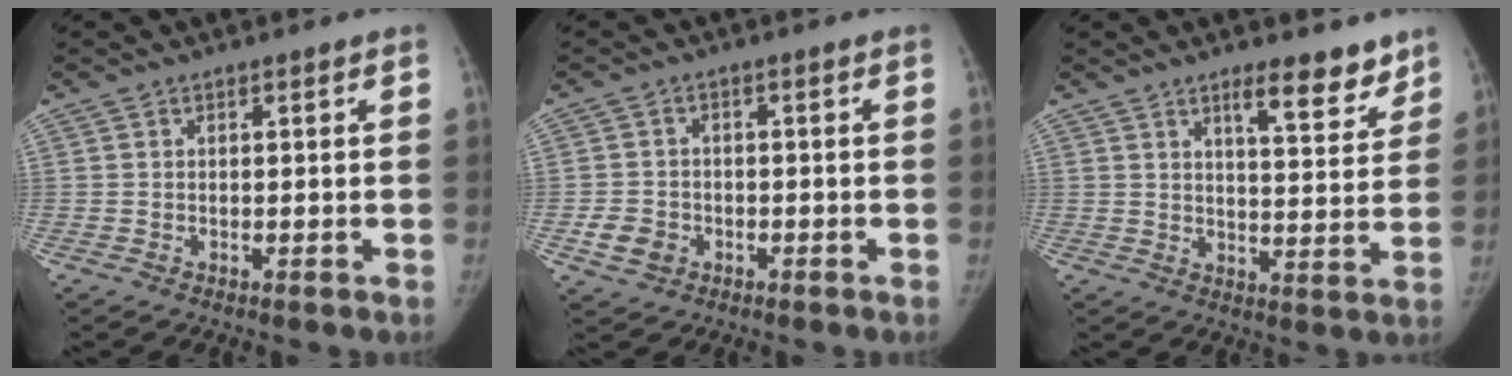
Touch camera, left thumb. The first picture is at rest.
{"total": 4.5, "force": [-1.7, 3.7, 1.9], "torque": [-0.026, 0.010, -0.026]}
{"total": 9.1, "force": [6.6, 2.7, 5.6], "torque": [-0.050, -0.045, 0.096]}